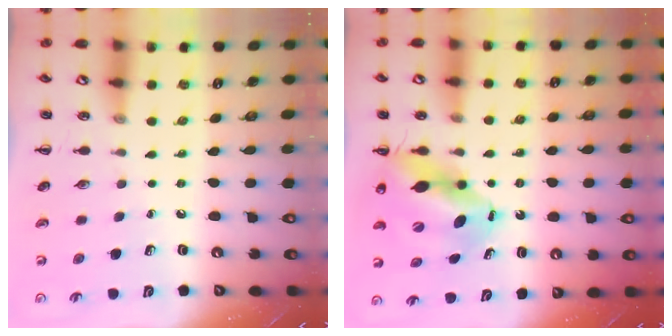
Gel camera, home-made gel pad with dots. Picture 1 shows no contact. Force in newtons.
{"total": 12.4, "press": 11.9, "slide": 3.4}